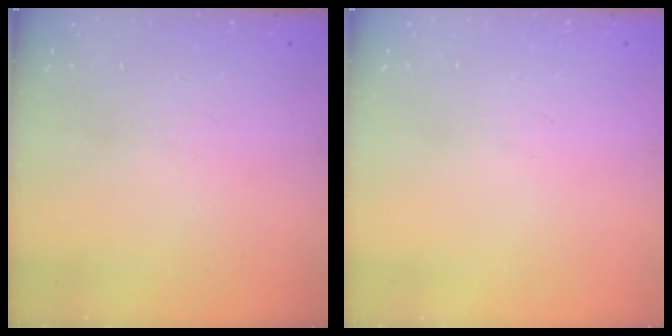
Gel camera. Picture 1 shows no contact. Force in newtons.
{"total": 0.0}